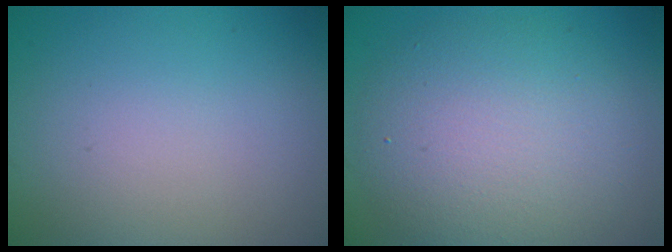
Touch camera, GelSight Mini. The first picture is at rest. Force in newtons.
{"total": 7.4, "press": 7.4, "slide": 0.4}